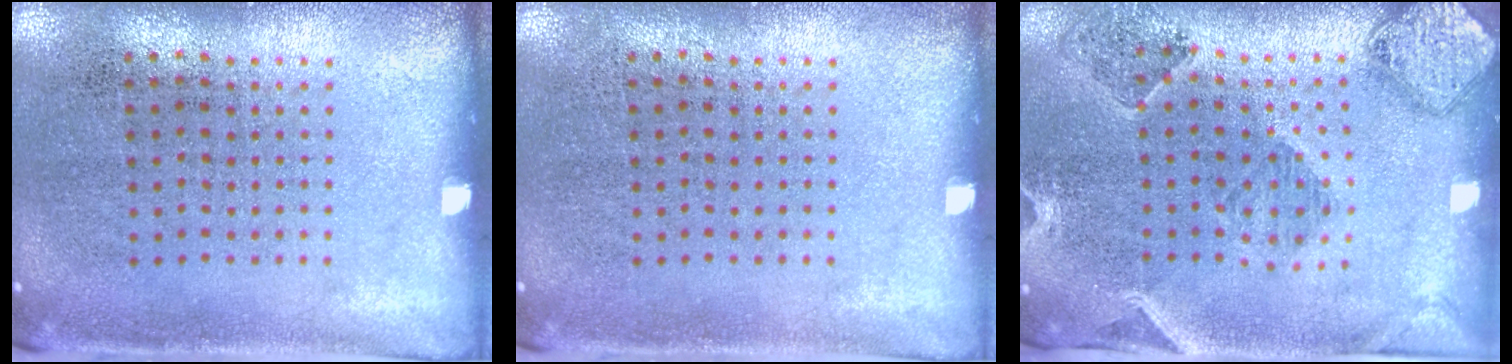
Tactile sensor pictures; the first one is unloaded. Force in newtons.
{"total": 0.0}
{"total": 0.9, "press": 0.9, "slide": 0.3}